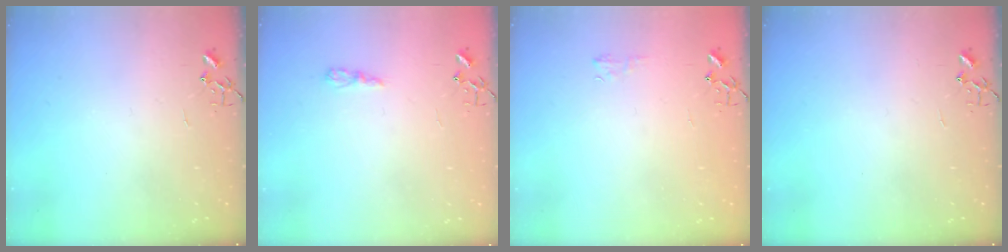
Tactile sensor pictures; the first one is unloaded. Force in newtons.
{"total": 5.0, "press": 4.9, "slide": 0.6}
{"total": 4.5, "press": 4.4, "slide": 0.7}
{"total": 0.0}